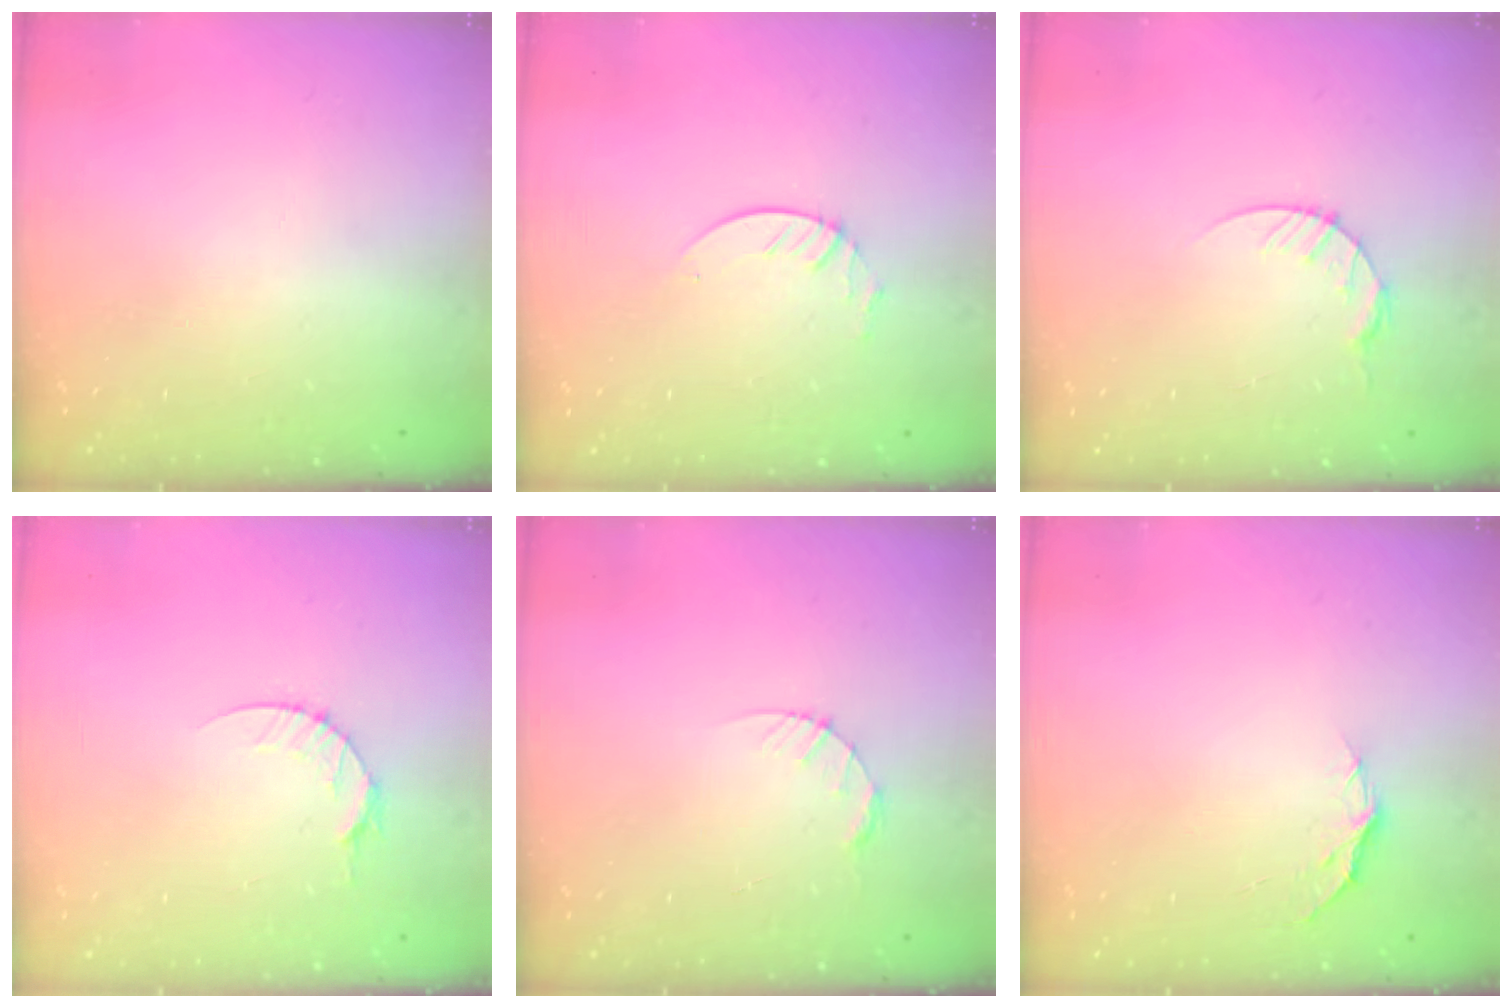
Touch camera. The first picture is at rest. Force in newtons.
{"total": 3.3, "press": 3.2, "slide": 0.3}
{"total": 5.1, "press": 5.0, "slide": 0.6}
{"total": 4.7, "press": 4.7, "slide": 0.6}
{"total": 3.4, "press": 3.4, "slide": 0.4}
{"total": 5.1, "press": 5.1, "slide": 0.2}